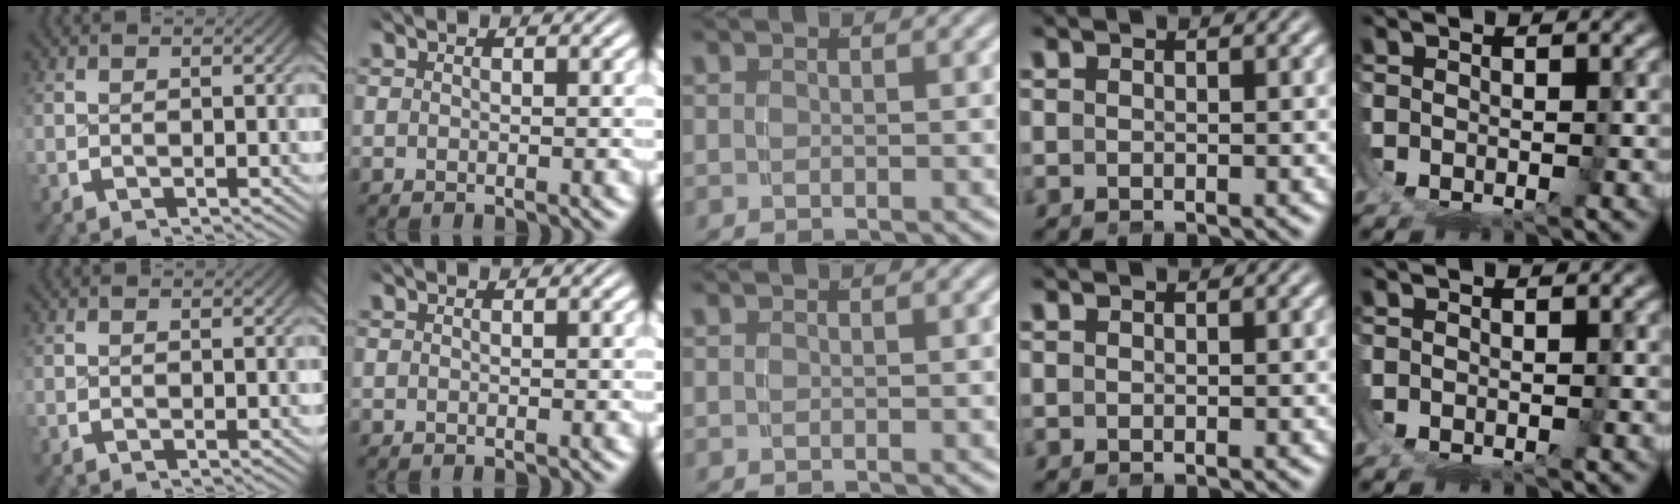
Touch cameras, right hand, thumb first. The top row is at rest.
{}